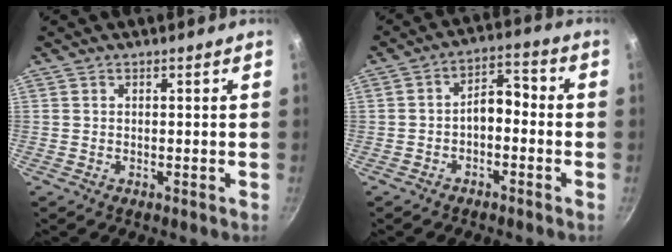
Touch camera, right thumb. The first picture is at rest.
{"total": 5.7, "force": [-1.8, 3.3, 4.4], "torque": [-0.048, 0.040, -0.032]}